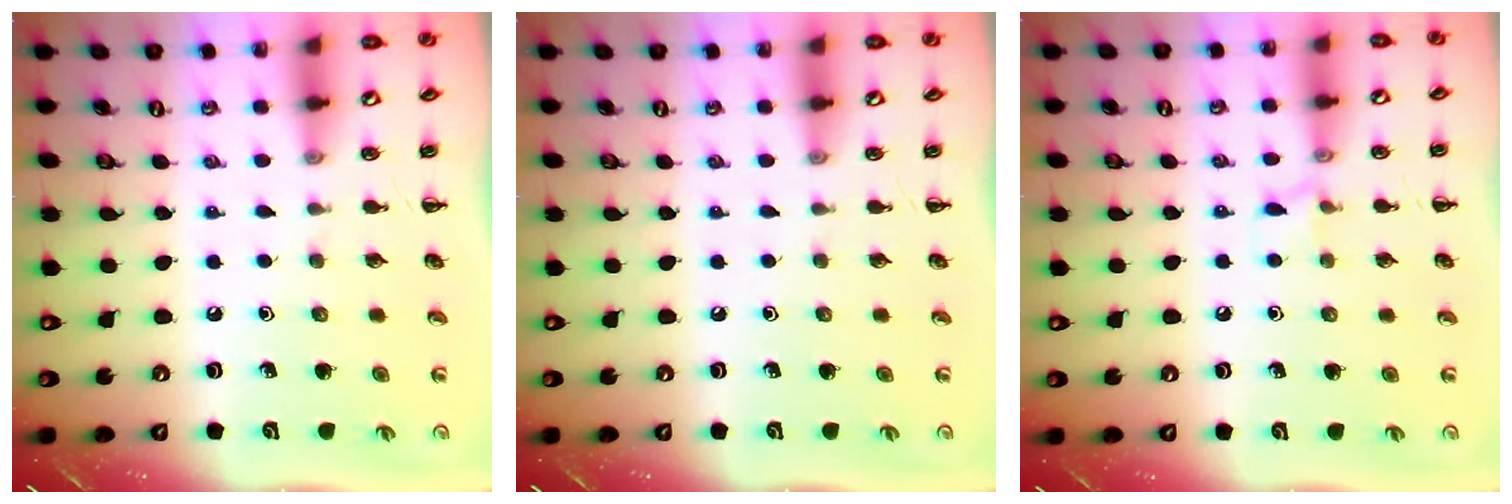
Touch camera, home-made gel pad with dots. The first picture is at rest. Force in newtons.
{"total": 0.0}
{"total": 5.8, "press": 5.6, "slide": 1.8}